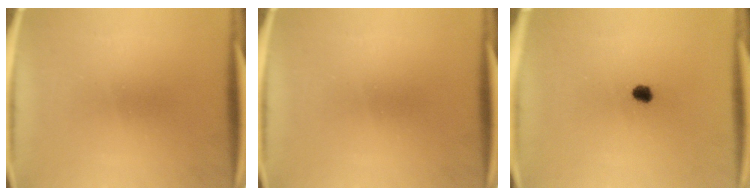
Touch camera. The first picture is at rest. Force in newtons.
{"total": 0.0}
{"total": 2.1}